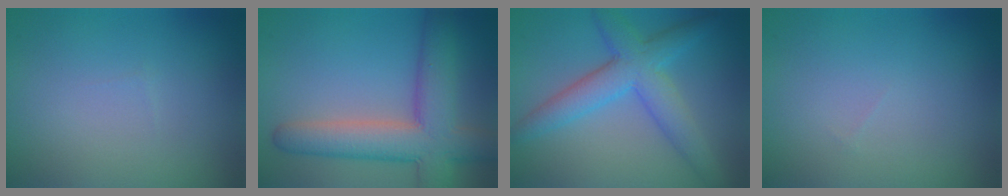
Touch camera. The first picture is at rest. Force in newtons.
{"total": 8.1, "press": 8.1, "slide": 0.7}
{"total": 5.6, "press": 5.6, "slide": 0.1}
{"total": 0.0}